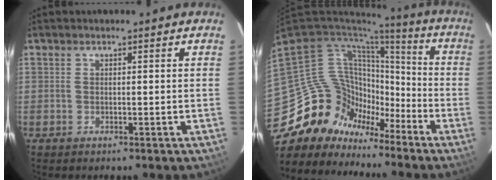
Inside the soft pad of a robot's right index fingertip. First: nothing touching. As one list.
[{"total": 17.9, "force": [-12.4, 12.4, 3.8], "torque": [-0.095, 0.039, -0.211]}]